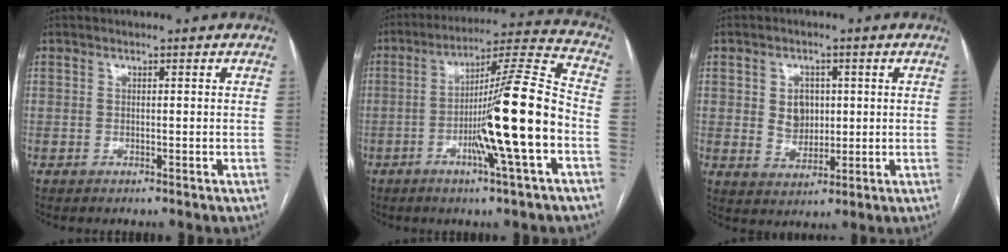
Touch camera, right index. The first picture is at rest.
{"total": 16.1, "force": [-4.3, -0.9, 15.5], "torque": [-0.252, 0.004, -0.078]}
{"total": 4.9, "force": [0.9, 3.9, 2.9], "torque": [-0.047, 0.006, 0.027]}